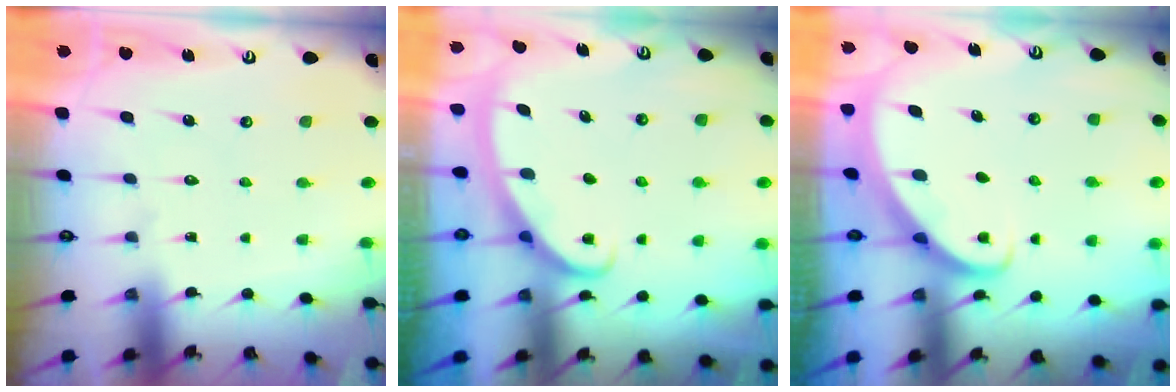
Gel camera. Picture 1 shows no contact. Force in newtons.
{"total": 2.8, "press": 2.8, "slide": 0.4}
{"total": 2.7, "press": 2.7, "slide": 0.3}